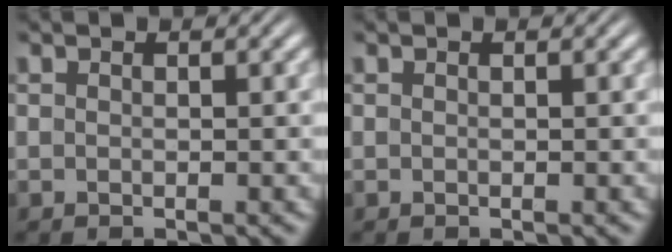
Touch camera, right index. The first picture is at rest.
{"total": 0.0}